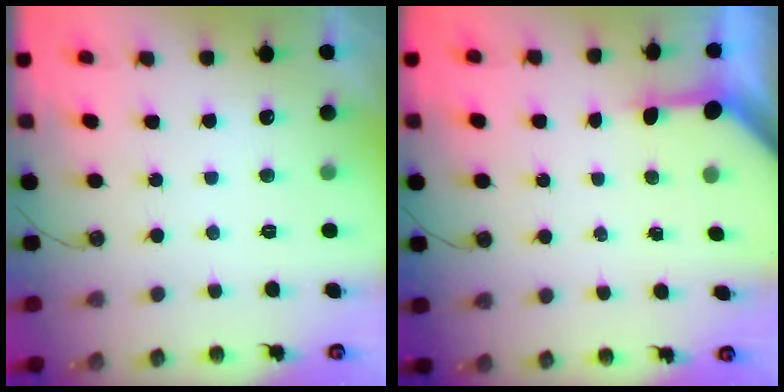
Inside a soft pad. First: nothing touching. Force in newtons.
{"total": 3.7, "press": 3.7, "slide": 0.4}